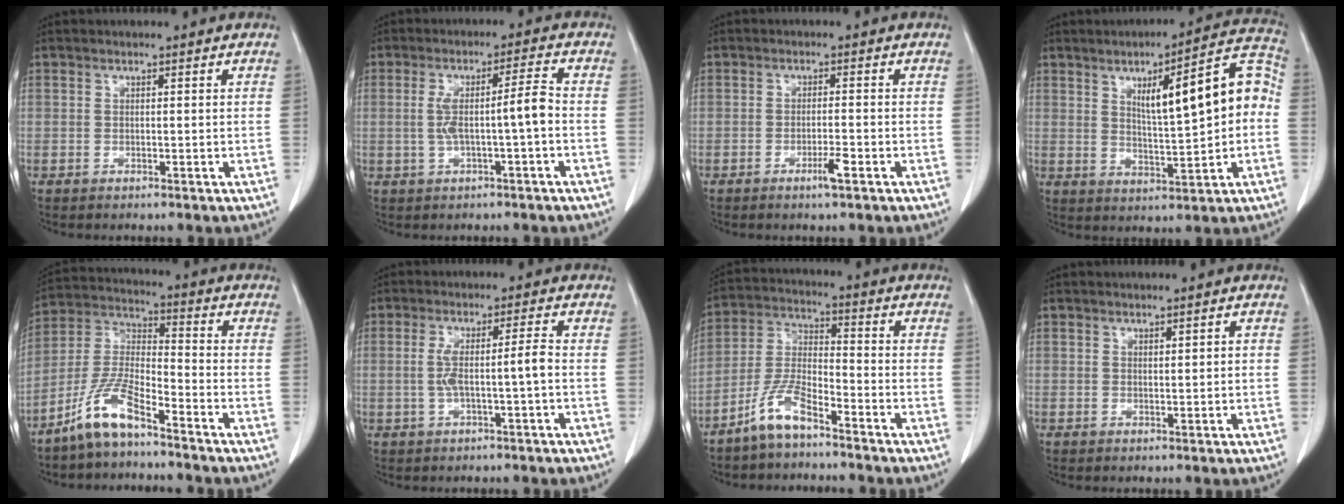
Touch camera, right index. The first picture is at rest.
{"total": 6.3, "force": [-0.8, 0.1, 6.2], "torque": [-0.116, 0.020, -0.009]}
{"total": 2.8, "force": [-1.5, 0.0, 2.4], "torque": [-0.041, -0.004, -0.027]}
{"total": 13.7, "force": [1.8, 2.6, 13.3], "torque": [-0.182, 0.034, 0.028]}
{"total": 9.4, "force": [-6.9, 1.8, 6.1], "torque": [-0.141, 0.000, -0.140]}
{"total": 4.9, "force": [-0.8, -0.2, 4.8], "torque": [-0.097, 0.015, -0.010]}
{"total": 7.7, "force": [-5.7, 1.7, 4.9], "torque": [-0.115, -0.006, -0.117]}
{"total": 0.8, "force": [0.2, 0.2, 0.8], "torque": [-0.013, 0.001, 0.005]}